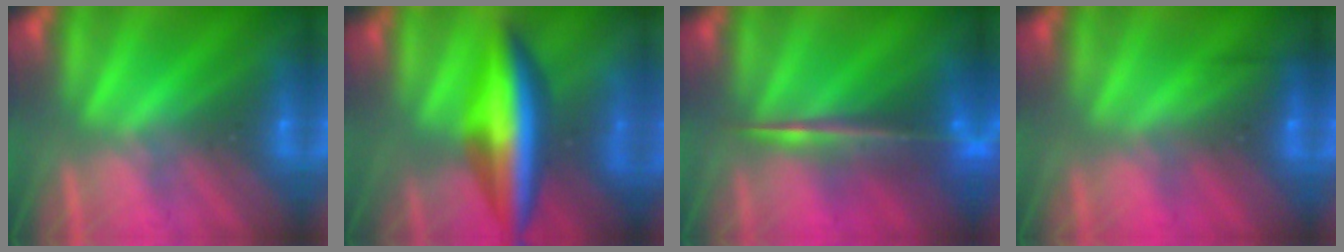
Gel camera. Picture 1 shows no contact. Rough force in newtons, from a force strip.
{"total": 6.5}
{"total": 7.1}
{"total": 2.2}